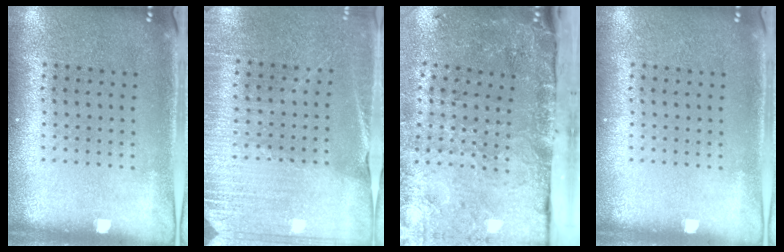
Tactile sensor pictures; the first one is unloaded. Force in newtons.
{"total": 2.9, "press": 2.9, "slide": 0.2}
{"total": 5.0, "press": 3.6, "slide": 3.4}
{"total": 0.0}